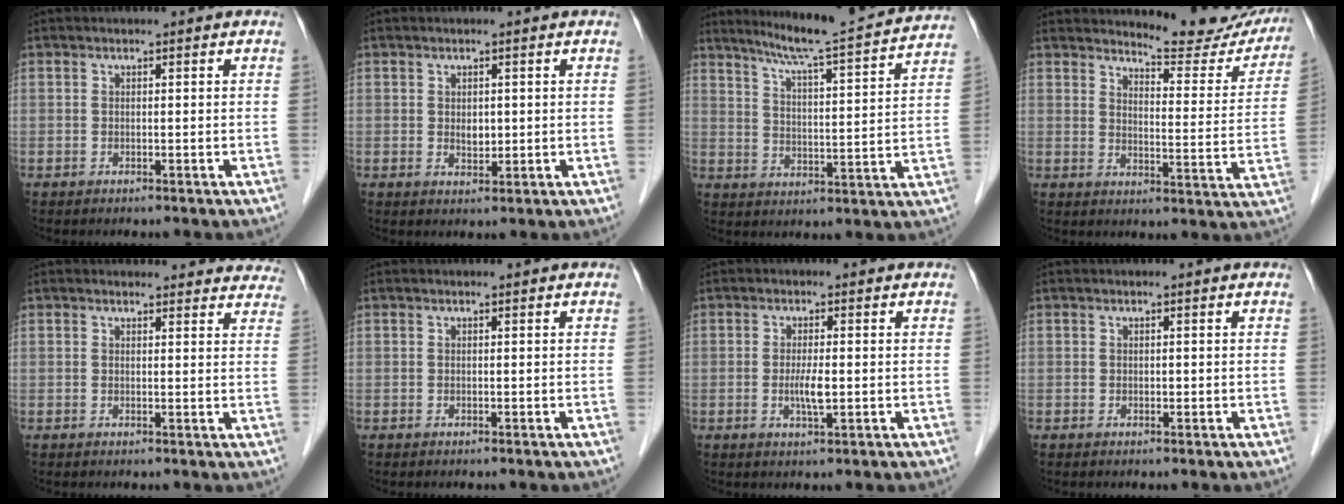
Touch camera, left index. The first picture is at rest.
{"total": 1.9, "force": [0.3, 1.3, 1.4], "torque": [-0.023, -0.002, 0.008]}
{"total": 16.9, "force": [15.4, -0.6, 7.0], "torque": [-0.115, -0.020, 0.207]}
{"total": 14.8, "force": [14.2, 2.5, 3.3], "torque": [-0.026, -0.061, 0.157]}
{"total": 10.4, "force": [9.9, 3.0, 1.1], "torque": [0.030, -0.002, 0.078]}
{"total": 0.0}
{"total": 3.0, "force": [-0.3, 0.5, 2.9], "torque": [-0.059, -0.004, -0.005]}
{"total": 0.0}